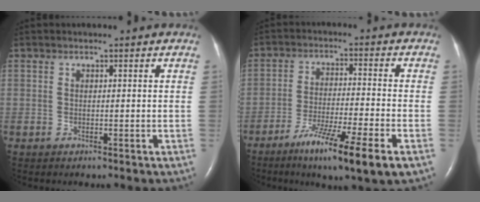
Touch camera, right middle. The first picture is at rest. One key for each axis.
{"total": 11.7, "fx": -6.7, "fy": -0.2, "fz": 9.6, "tx": -0.171, "ty": -0.032, "tz": -0.112}